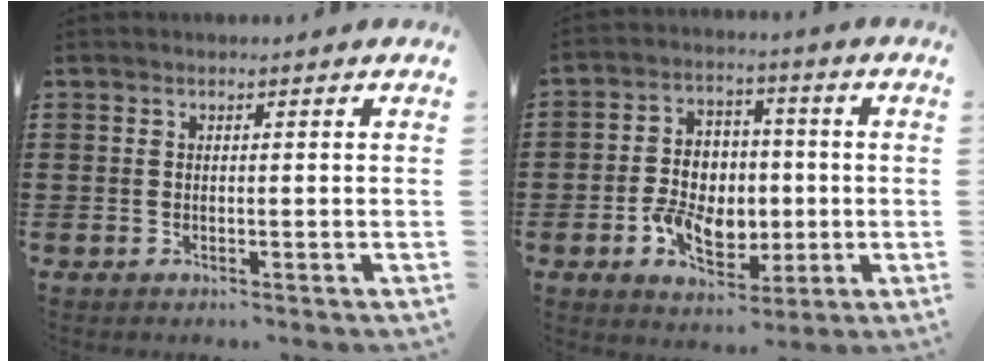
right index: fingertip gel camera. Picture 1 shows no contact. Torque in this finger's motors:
{"motor_torque": [2.14, 0.00, 0.85, 0.21]}